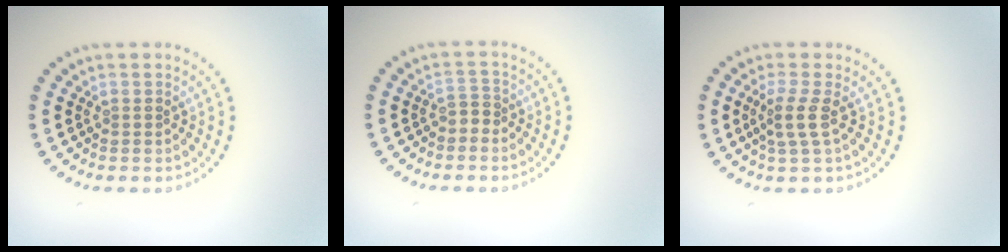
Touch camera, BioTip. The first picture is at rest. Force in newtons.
{"total": 1.1, "press": 0.8, "slide": 0.7}
{"total": 2.2, "press": 1.7, "slide": 1.4}